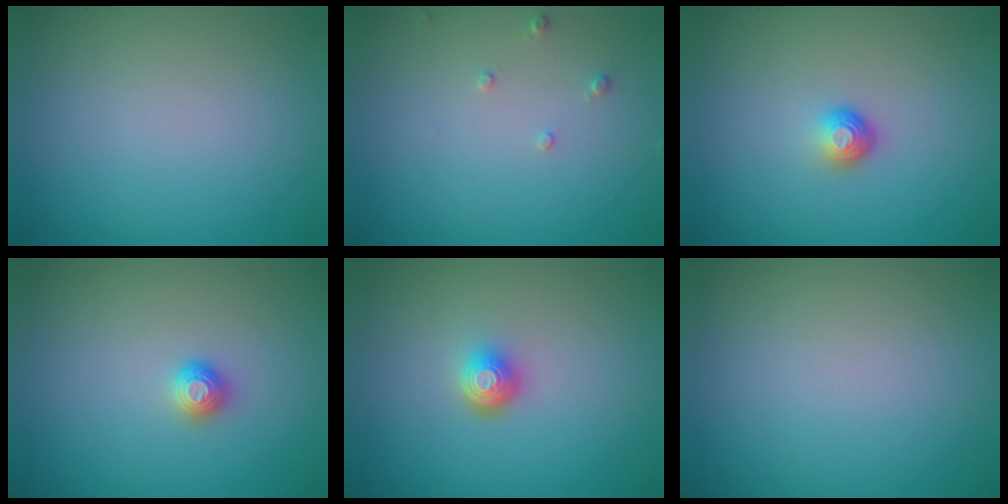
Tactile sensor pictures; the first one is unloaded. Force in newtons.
{"total": 0.8, "press": 0.8, "slide": 0.2}
{"total": 1.7, "press": 1.2, "slide": 1.2}
{"total": 1.1, "press": 1.1, "slide": 0.1}
{"total": 2.0, "press": 1.4, "slide": 1.4}
{"total": 0.0}